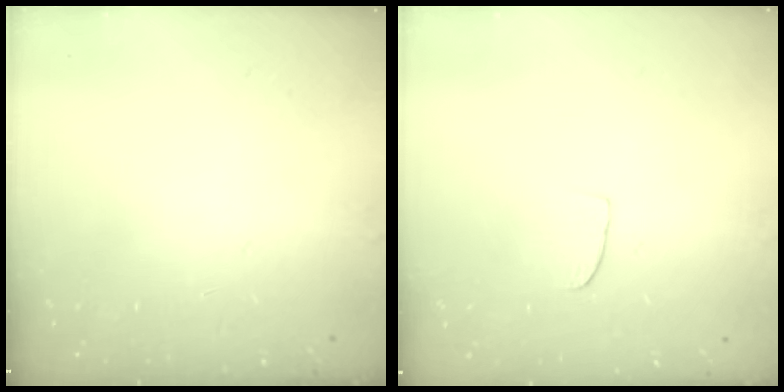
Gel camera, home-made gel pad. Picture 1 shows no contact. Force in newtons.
{"total": 3.2, "press": 3.1, "slide": 0.3}